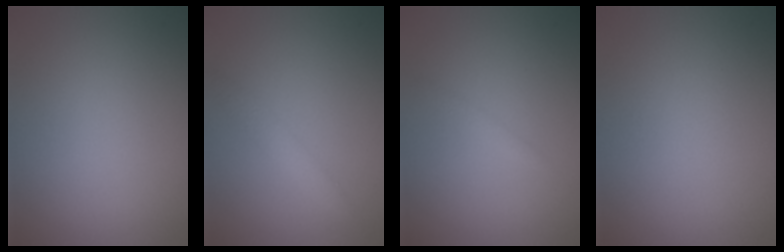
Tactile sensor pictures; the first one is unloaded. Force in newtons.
{"total": 1.8, "press": 1.8, "slide": 0.0}
{"total": 0.6, "press": 0.6, "slide": 0.0}
{"total": 0.0}